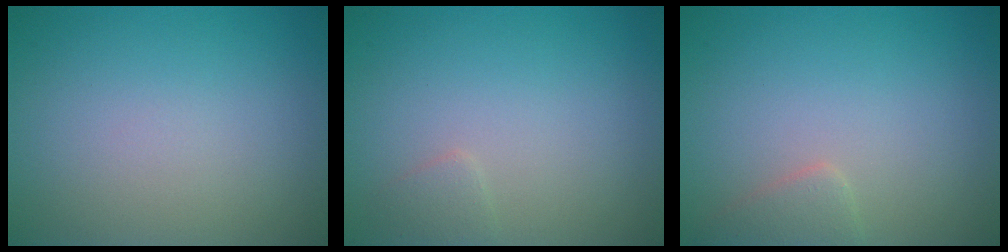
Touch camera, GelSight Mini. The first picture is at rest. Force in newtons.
{"total": 0.9, "press": 0.9, "slide": 0.1}
{"total": 1.6, "press": 1.6, "slide": 0.0}